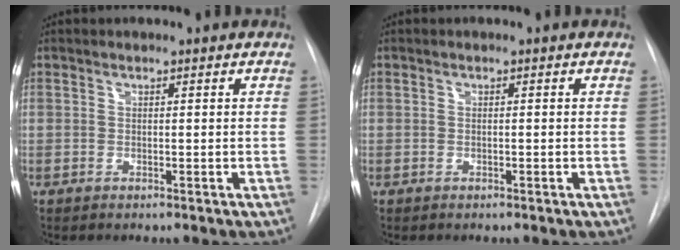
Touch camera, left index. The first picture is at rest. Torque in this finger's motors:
{"motor_torque": [0.26, -0.21, -0.01, 0.00]}